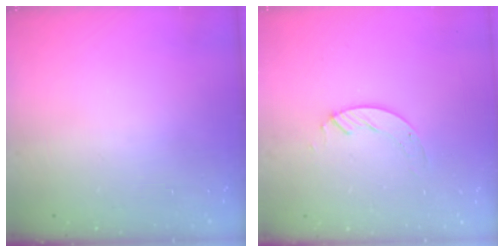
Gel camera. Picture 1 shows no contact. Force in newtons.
{"total": 3.5, "press": 3.5, "slide": 0.4}